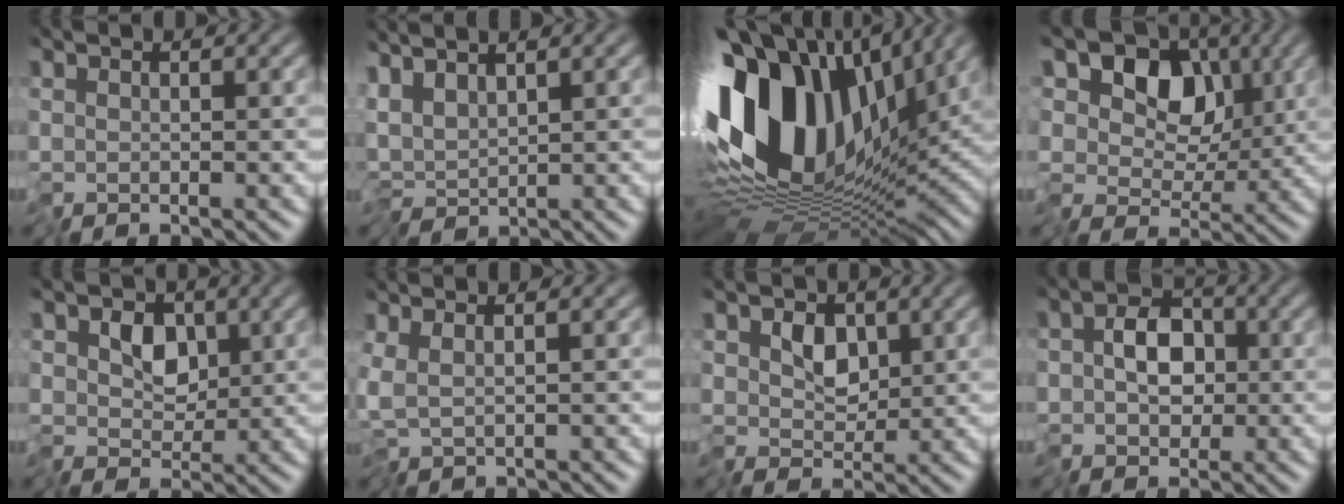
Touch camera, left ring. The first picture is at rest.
{"total": 2.2, "force": [0.0, 0.7, 2.0], "torque": [-0.040, -0.001, -0.010]}
{"total": 16.1, "force": [2.8, 9.9, 12.3], "torque": [-0.254, 0.010, 0.040]}
{"total": 7.9, "force": [1.9, 5.7, 5.2], "torque": [-0.077, 0.000, 0.008]}
{"total": 3.1, "force": [-0.1, 2.4, 1.9], "torque": [-0.029, -0.005, -0.010]}
{"total": 1.8, "force": [0.4, 0.4, 1.8], "torque": [-0.037, 0.003, 0.008]}
{"total": 2.4, "force": [0.0, 1.8, 1.6], "torque": [-0.029, -0.007, -0.005]}
{"total": 4.1, "force": [-0.7, 3.0, 2.7], "torque": [-0.041, 0.004, -0.020]}